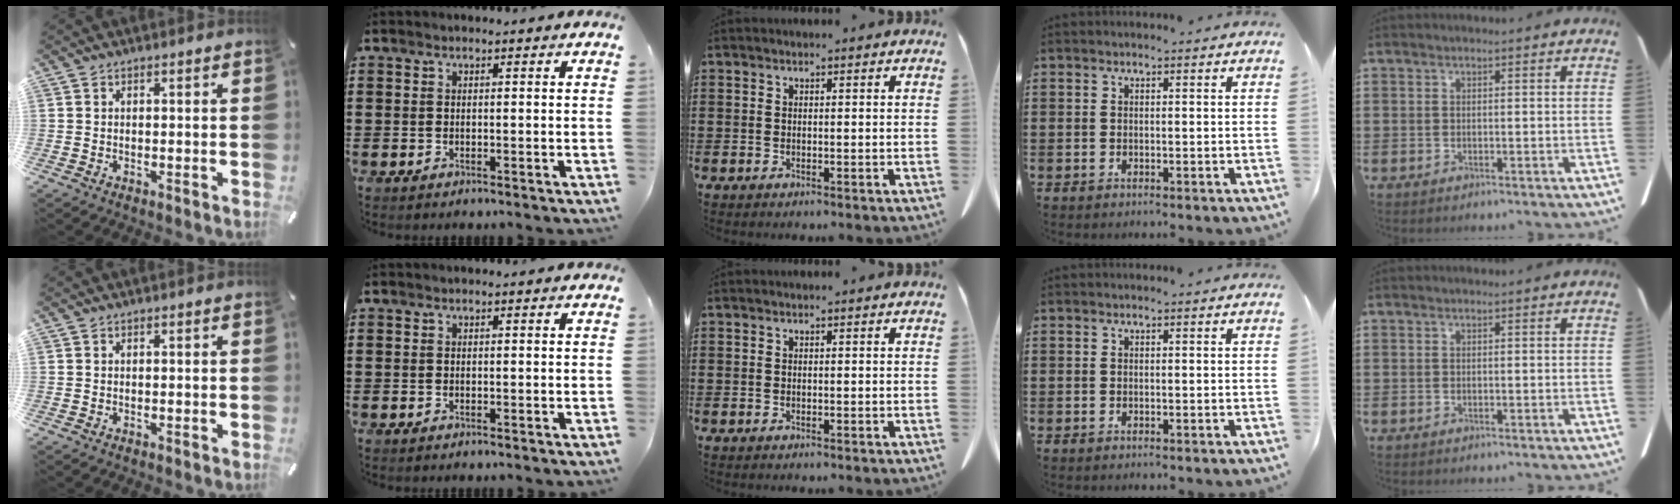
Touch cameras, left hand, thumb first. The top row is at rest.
{}